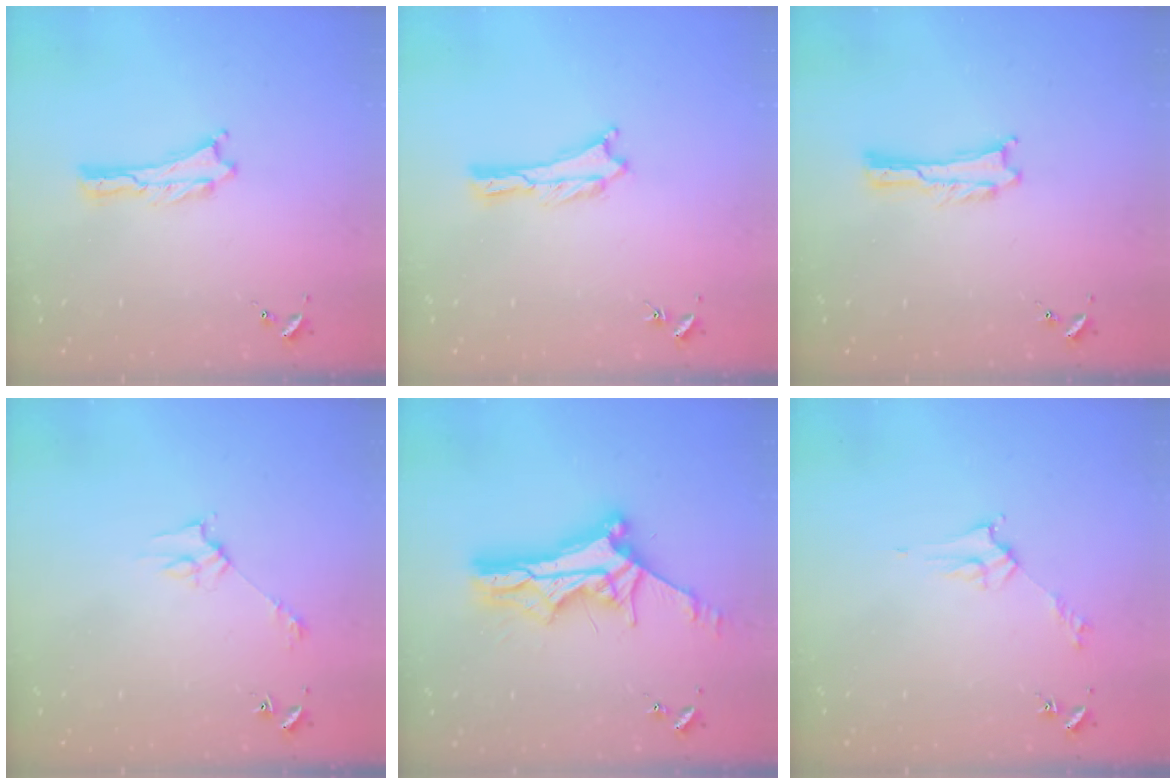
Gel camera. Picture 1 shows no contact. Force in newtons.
{"total": 0.0}
{"total": 0.0}
{"total": 2.8, "press": 2.8, "slide": 0.2}
{"total": 10.9, "press": 10.8, "slide": 0.9}
{"total": 2.8, "press": 2.8, "slide": 0.3}